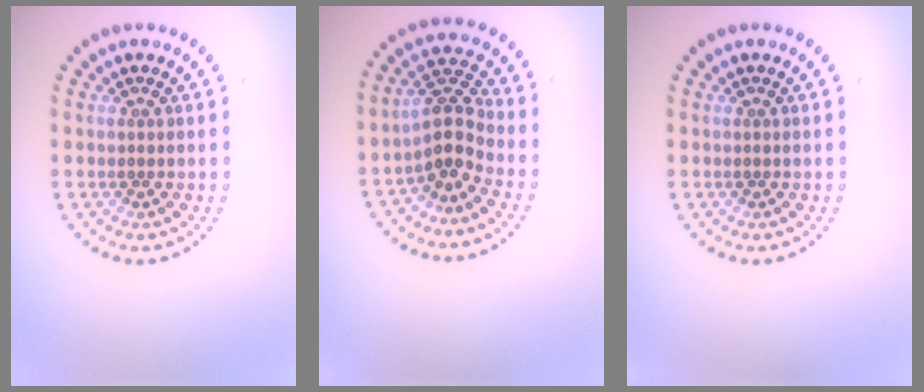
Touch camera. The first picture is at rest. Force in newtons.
{"total": 3.5, "press": 3.0, "slide": 1.8}
{"total": 0.0}